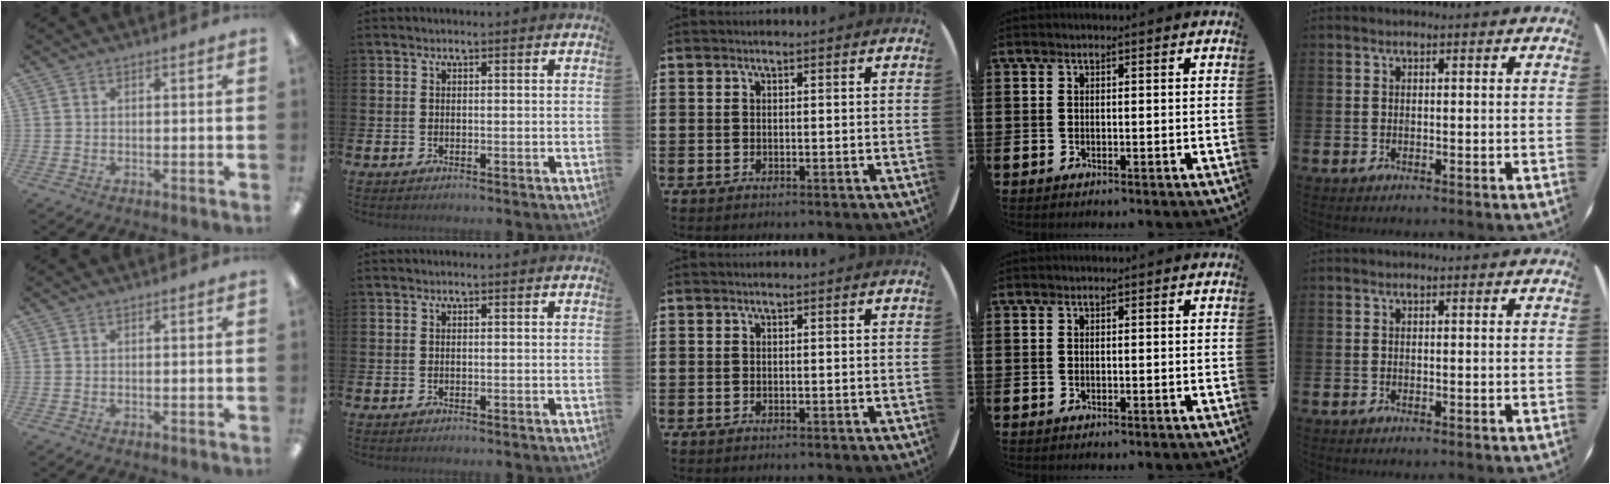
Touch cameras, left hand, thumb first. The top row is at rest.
{}